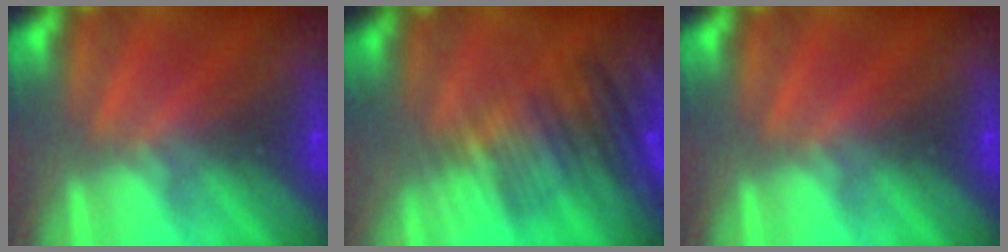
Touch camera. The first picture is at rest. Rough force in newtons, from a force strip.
{"total": 9.4}
{"total": 0.0}